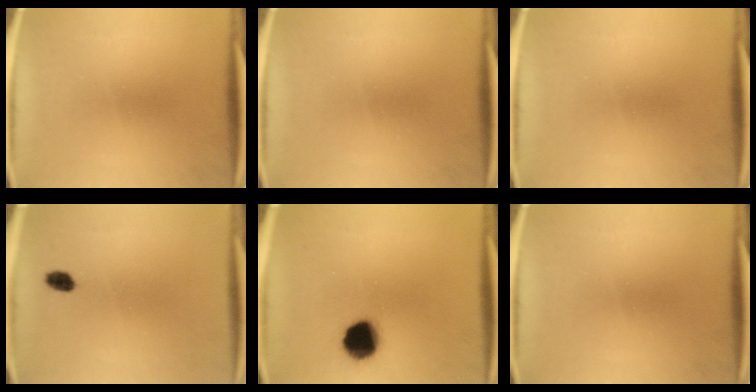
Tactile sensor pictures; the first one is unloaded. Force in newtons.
{"total": 0.0}
{"total": 0.0}
{"total": 2.1}
{"total": 10.6}
{"total": 0.0}